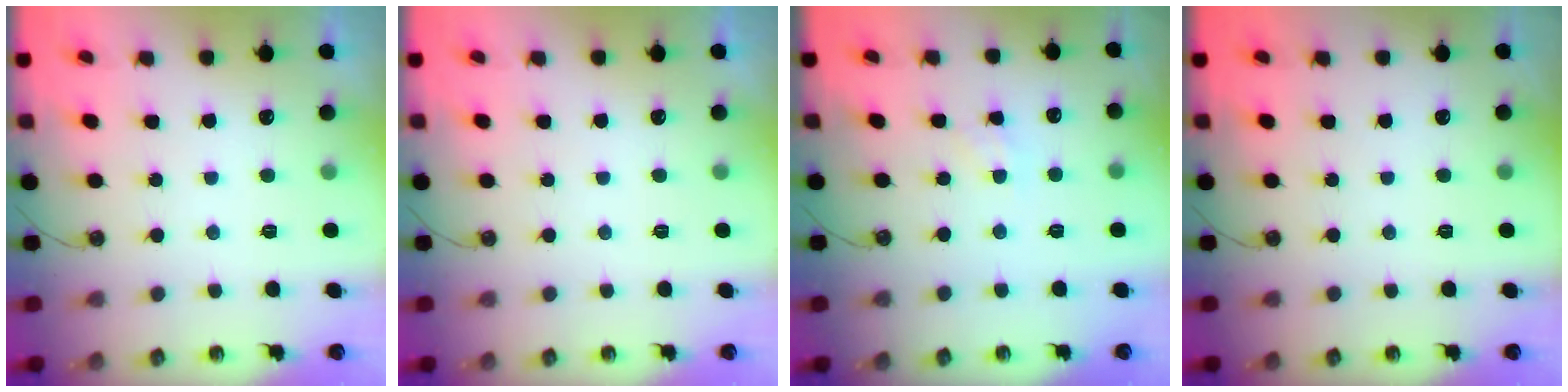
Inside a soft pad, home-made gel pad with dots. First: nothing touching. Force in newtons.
{"total": 0.0}
{"total": 1.3, "press": 1.3, "slide": 0.2}
{"total": 0.0}